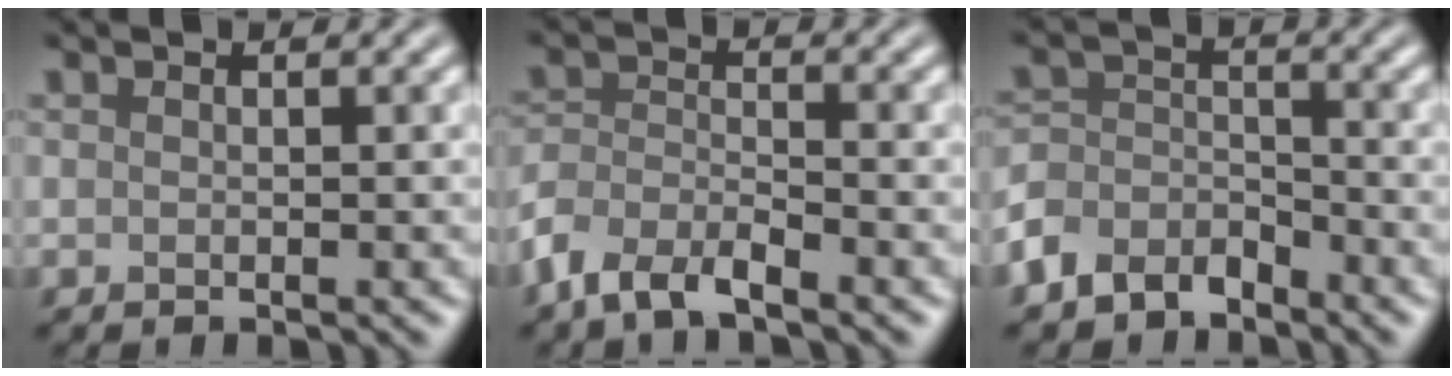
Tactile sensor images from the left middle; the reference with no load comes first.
{"total": 4.4, "force": [-3.5, 1.4, 2.3], "torque": [-0.045, -0.002, -0.079]}
{"total": 4.5, "force": [-3.6, 2.5, 1.2], "torque": [-0.021, 0.000, -0.080]}